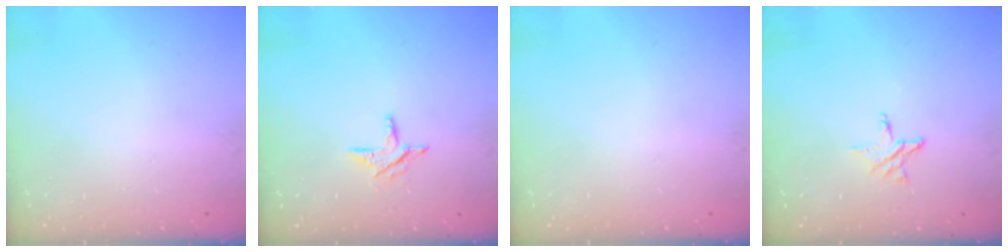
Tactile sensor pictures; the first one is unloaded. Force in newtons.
{"total": 6.5, "press": 6.5, "slide": 0.4}
{"total": 0.0}
{"total": 5.6, "press": 5.5, "slide": 0.5}